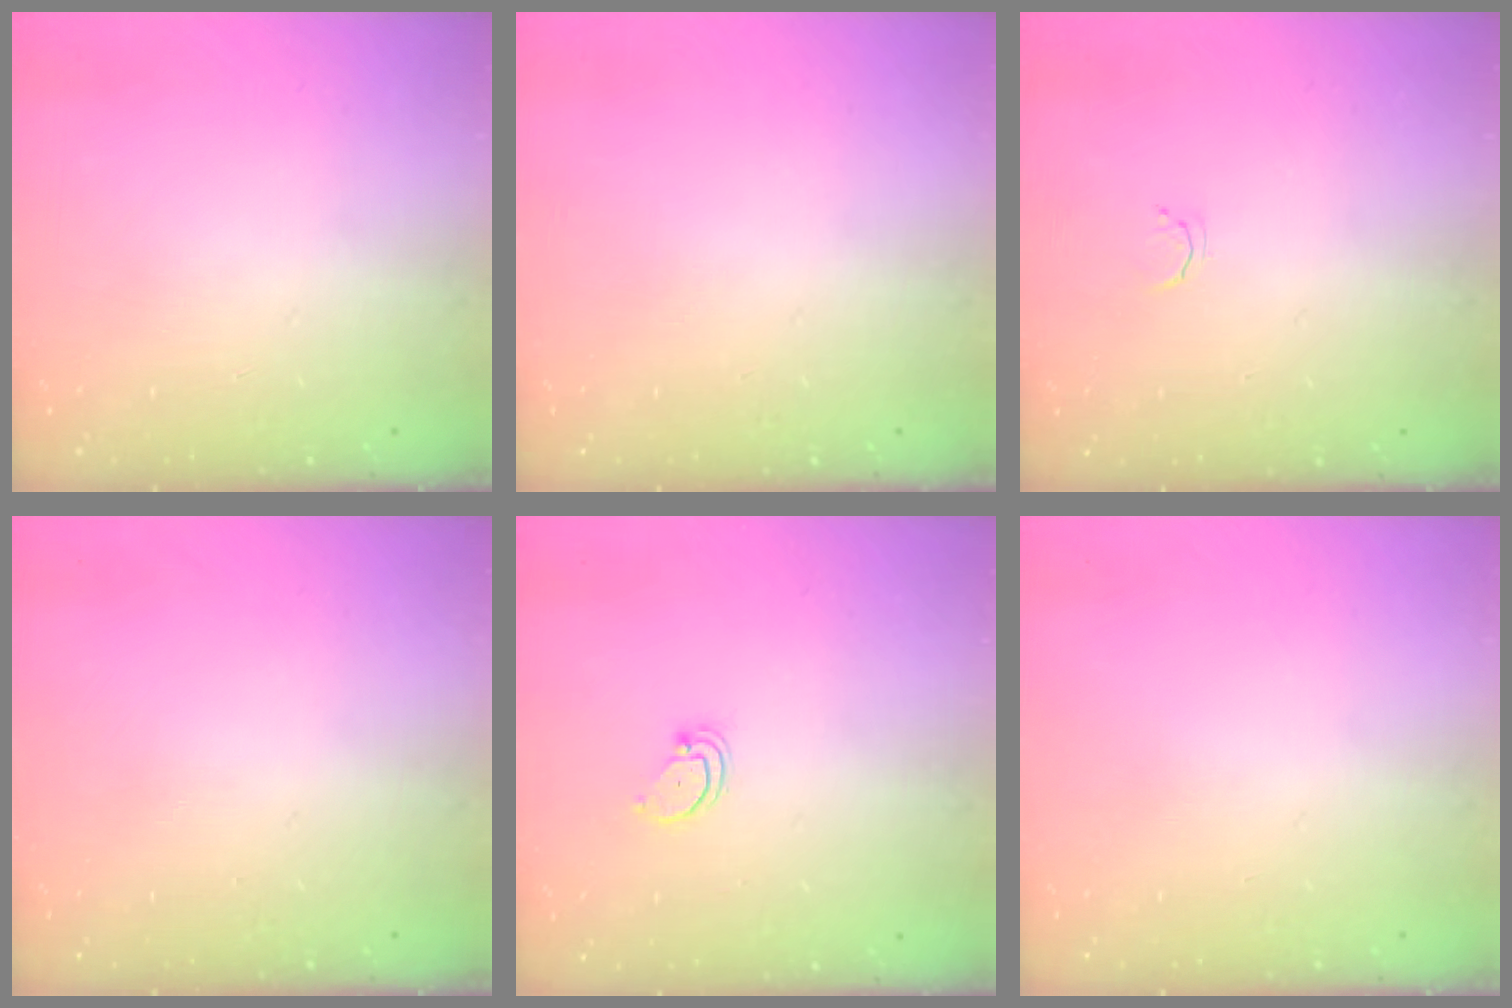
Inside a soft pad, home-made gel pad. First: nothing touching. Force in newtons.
{"total": 0.0}
{"total": 2.1, "press": 2.1, "slide": 0.4}
{"total": 0.0}
{"total": 1.5, "press": 1.5, "slide": 0.2}
{"total": 0.0}